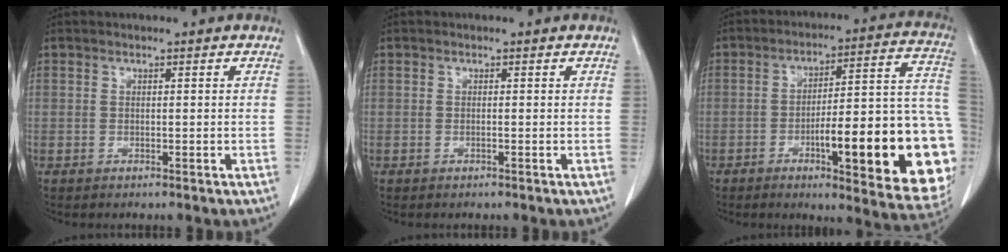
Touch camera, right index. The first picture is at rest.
{"total": 0.0}
{"total": 24.9, "force": [-6.6, 4.5, 23.6], "torque": [-0.224, 0.022, -0.075]}